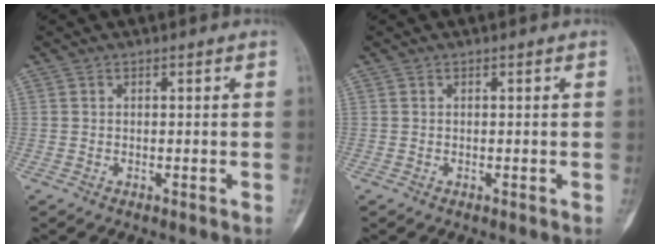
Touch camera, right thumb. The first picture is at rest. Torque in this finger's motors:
{"motor_torque": [0.00, 0.00, 0.02, 0.02, 0.00]}